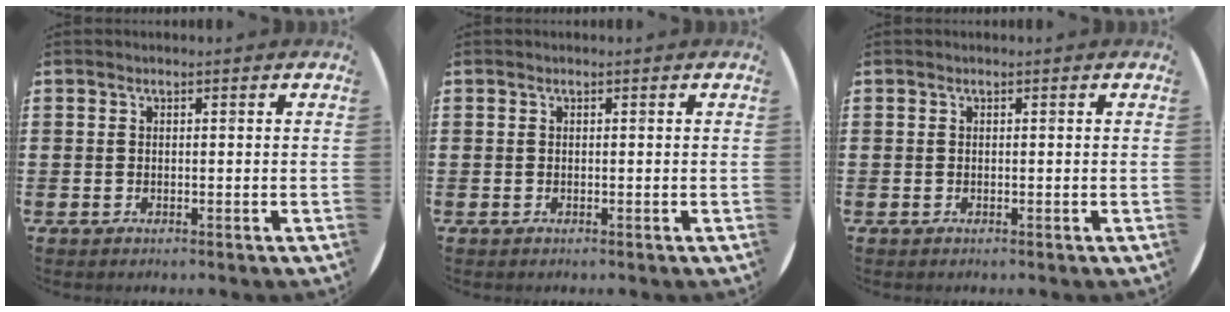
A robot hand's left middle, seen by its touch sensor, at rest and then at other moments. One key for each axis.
{"total": 0.0}
{"total": 0.0}